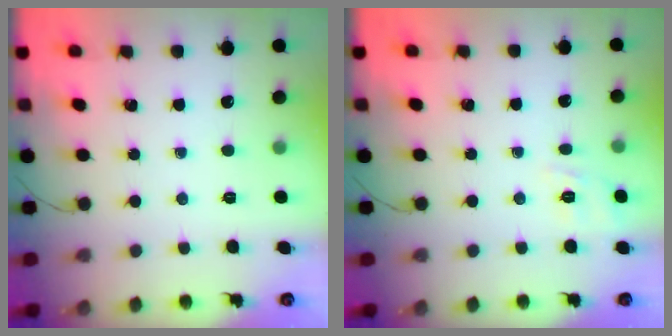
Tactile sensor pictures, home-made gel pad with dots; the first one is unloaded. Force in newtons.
{"total": 2.2, "press": 1.2, "slide": 1.8}